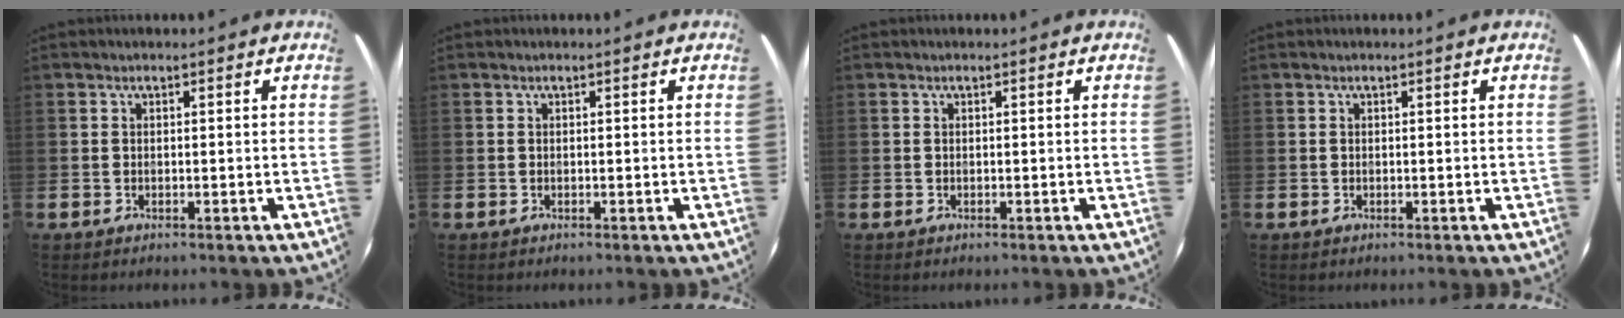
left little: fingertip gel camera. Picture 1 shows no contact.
{"total": 0.0}
{"total": 0.0}
{"total": 0.0}